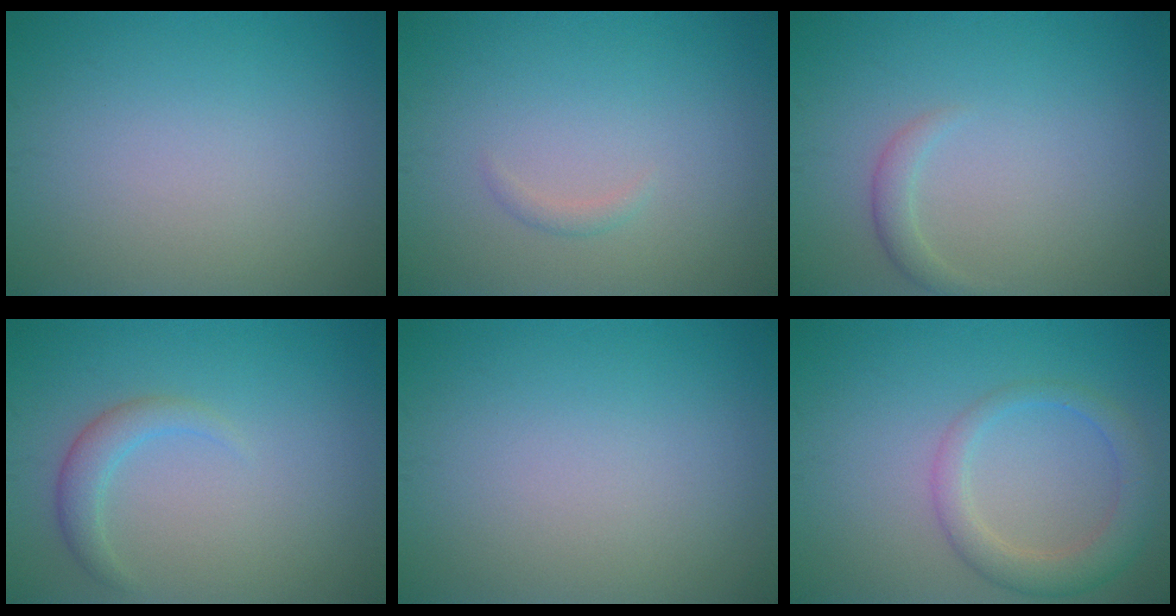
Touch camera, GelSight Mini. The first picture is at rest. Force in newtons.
{"total": 0.7, "press": 0.7, "slide": 0.0}
{"total": 1.3, "press": 1.3, "slide": 0.0}
{"total": 2.0, "press": 2.0, "slide": 0.2}
{"total": 0.0}
{"total": 3.5, "press": 3.5, "slide": 0.3}